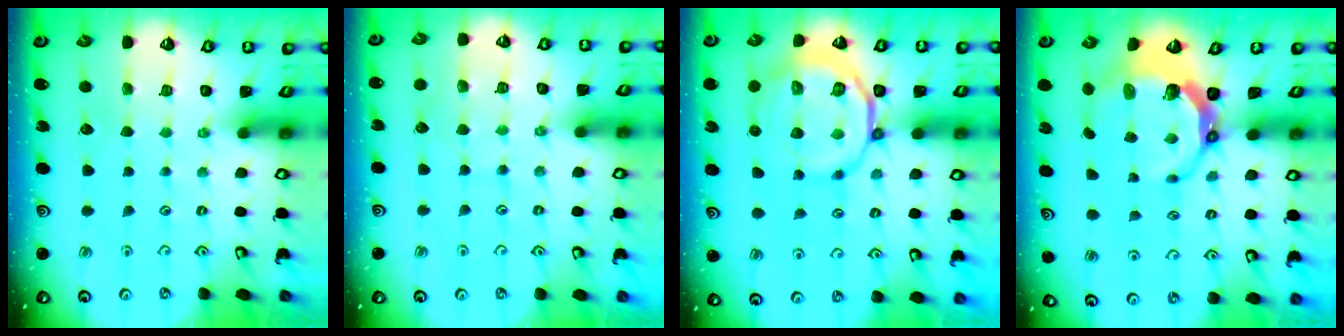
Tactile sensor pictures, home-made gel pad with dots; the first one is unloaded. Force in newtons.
{"total": 6.6, "press": 6.5, "slide": 0.6}
{"total": 12.6, "press": 12.4, "slide": 2.4}
{"total": 8.1, "press": 6.8, "slide": 4.5}